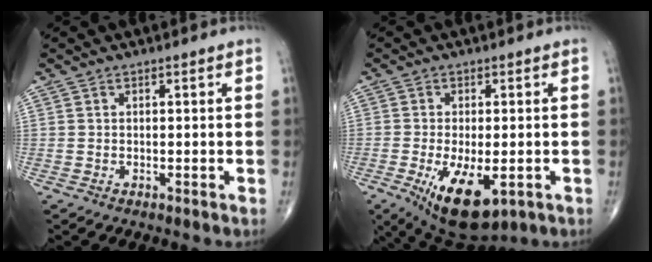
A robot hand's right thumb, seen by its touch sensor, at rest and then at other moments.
{"total": 12.1, "force": [-4.3, 5.4, 9.9], "torque": [-0.162, -0.015, -0.055]}